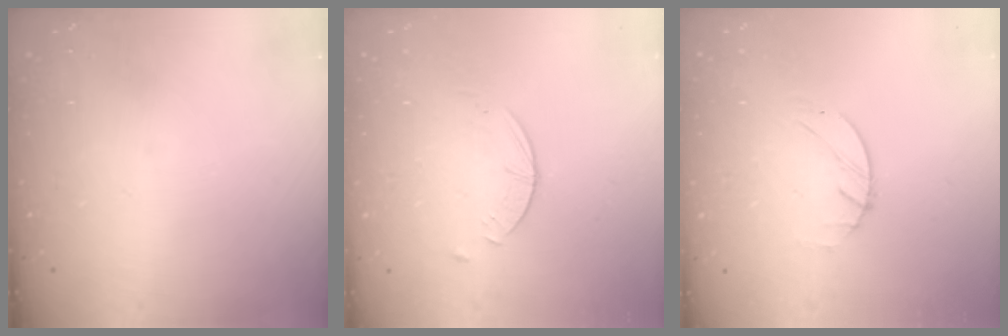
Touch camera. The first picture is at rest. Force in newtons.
{"total": 2.6, "press": 2.5, "slide": 0.3}
{"total": 1.2, "press": 1.2, "slide": 0.2}